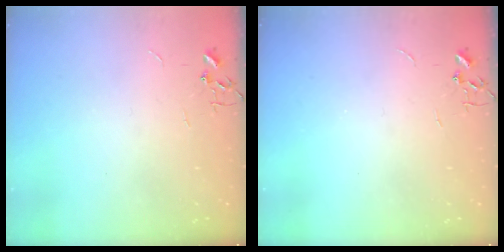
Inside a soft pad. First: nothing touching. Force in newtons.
{"total": 0.0}